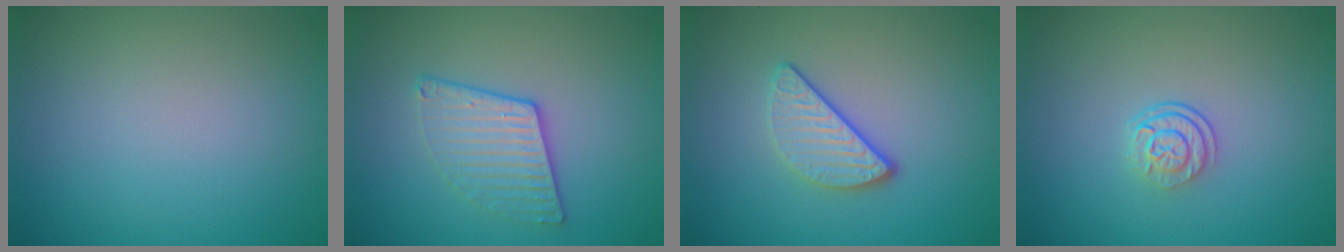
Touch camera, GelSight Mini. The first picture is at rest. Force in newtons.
{"total": 3.2, "press": 2.8, "slide": 1.6}
{"total": 2.9, "press": 2.4, "slide": 1.6}
{"total": 2.5, "press": 1.8, "slide": 1.8}